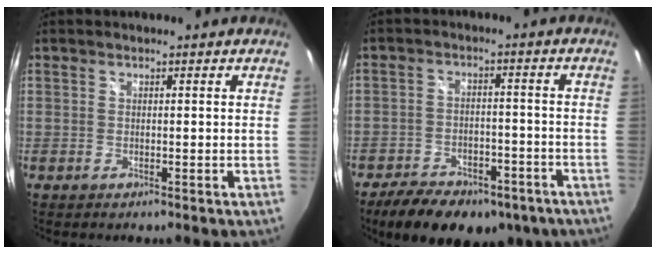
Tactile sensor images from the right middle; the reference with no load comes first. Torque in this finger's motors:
{"motor_torque": [1.08, -1.05, 0.29, 0.08]}